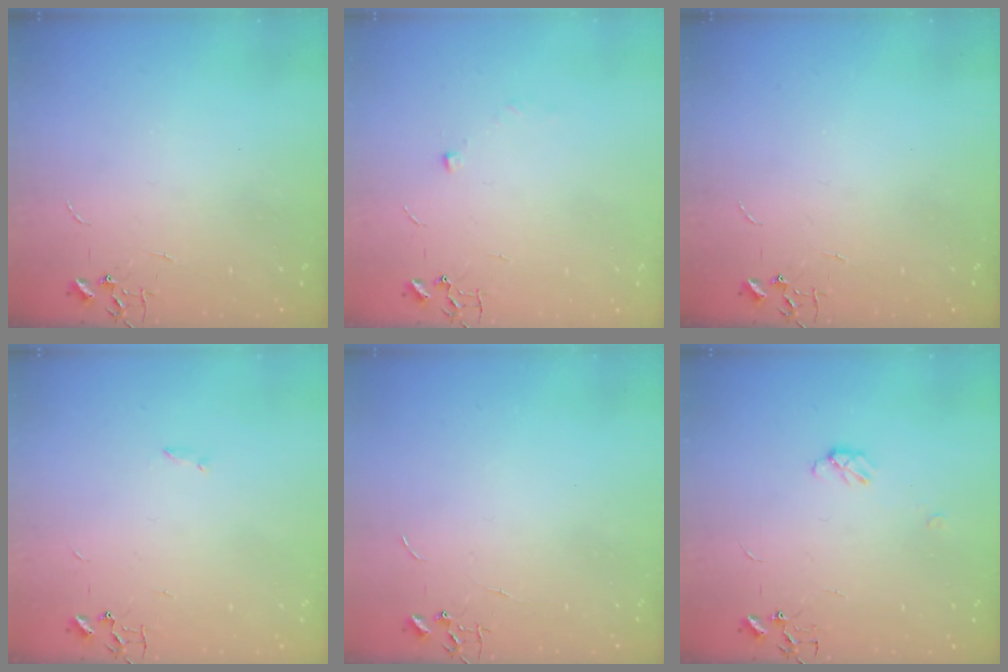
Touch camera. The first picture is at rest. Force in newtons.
{"total": 4.3, "press": 4.2, "slide": 1.2}
{"total": 0.0}
{"total": 1.3, "press": 1.3, "slide": 0.3}
{"total": 0.0}
{"total": 3.9, "press": 3.9, "slide": 0.6}